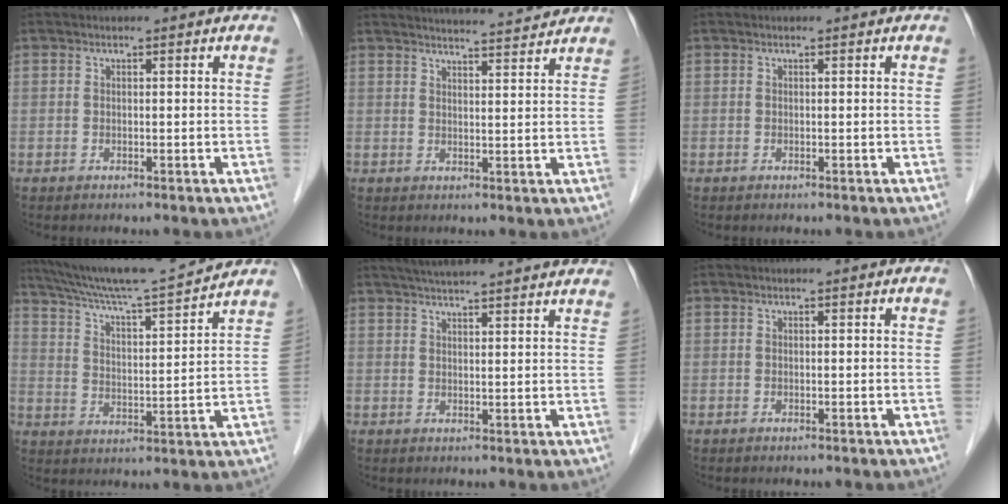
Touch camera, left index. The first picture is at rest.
{"total": 8.4, "force": [8.2, -0.3, 1.9], "torque": [-0.034, 0.011, 0.106]}
{"total": 0.0}
{"total": 14.8, "force": [13.8, -1.5, 4.9], "torque": [-0.098, -0.008, 0.221]}
{"total": 15.2, "force": [13.7, 0.6, 6.5], "torque": [-0.104, 0.032, 0.178]}
{"total": 0.0}